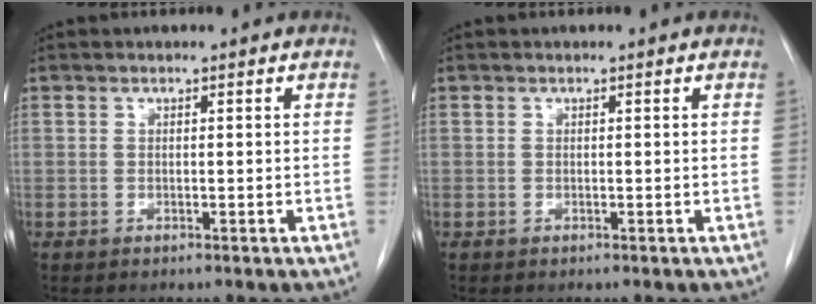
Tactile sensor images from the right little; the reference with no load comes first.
{"total": 0.0}